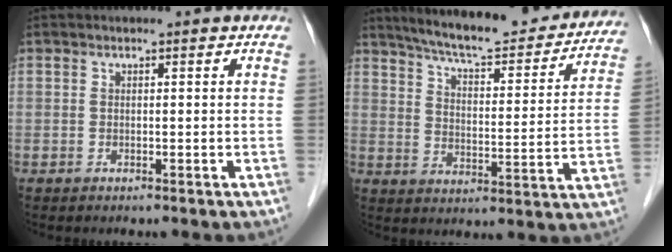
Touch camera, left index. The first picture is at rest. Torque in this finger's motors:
{"motor_torque": [-0.18, -0.72, 0.34, 0.09]}